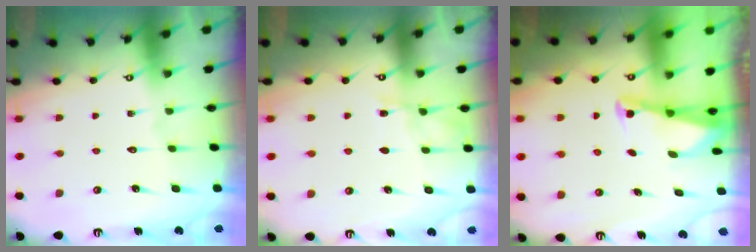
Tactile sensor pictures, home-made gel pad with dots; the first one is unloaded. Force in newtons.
{"total": 4.5, "press": 4.5, "slide": 0.4}
{"total": 2.2, "press": 2.2, "slide": 0.3}